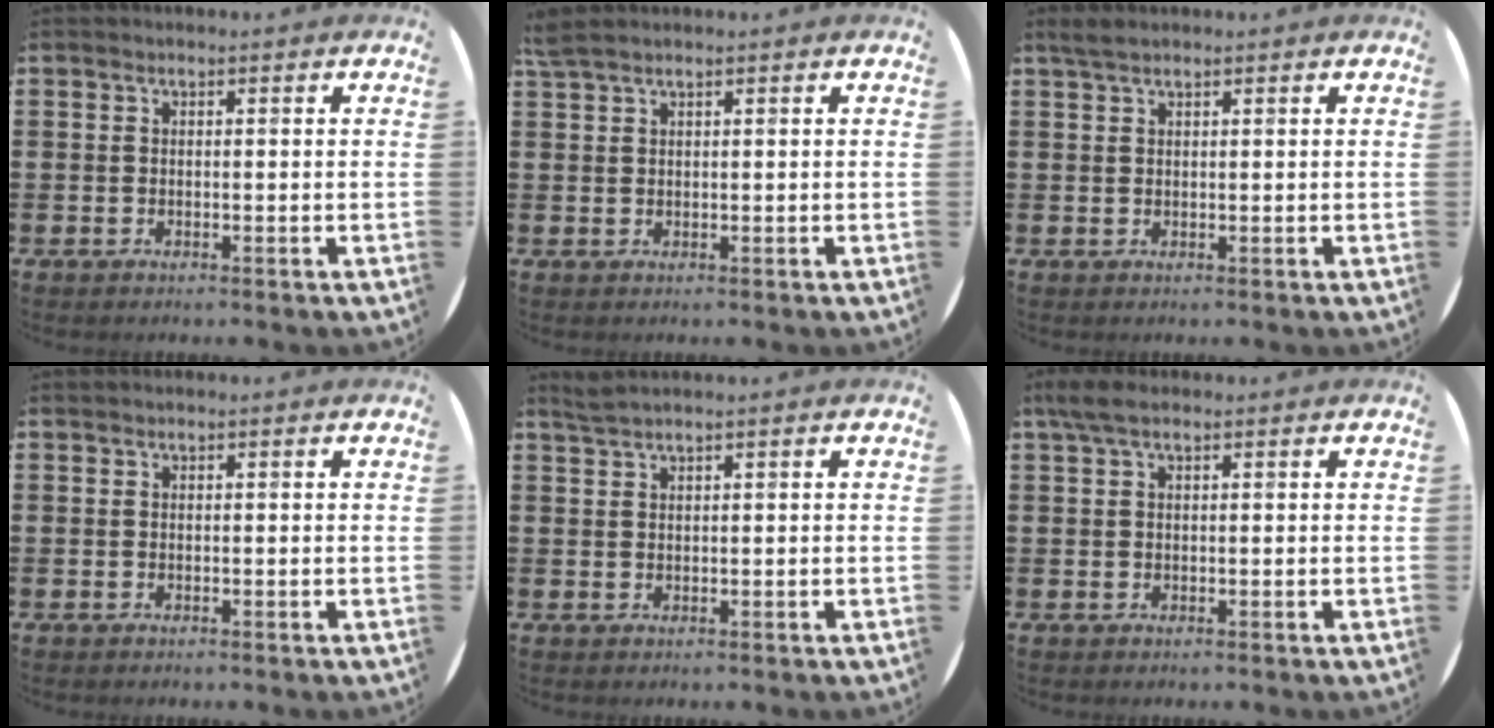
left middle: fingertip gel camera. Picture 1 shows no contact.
{"total": 1.3, "force": [1.2, 0.1, 0.6], "torque": [-0.014, 0.002, 0.023]}
{"total": 1.5, "force": [1.3, 0.3, 0.8], "torque": [-0.017, 0.004, 0.023]}
{"total": 0.0}
{"total": 1.3, "force": [1.2, -0.2, 0.4], "torque": [-0.006, 0.001, 0.023]}
{"total": 2.3, "force": [1.4, 0.7, 1.6], "torque": [-0.035, 0.006, 0.025]}